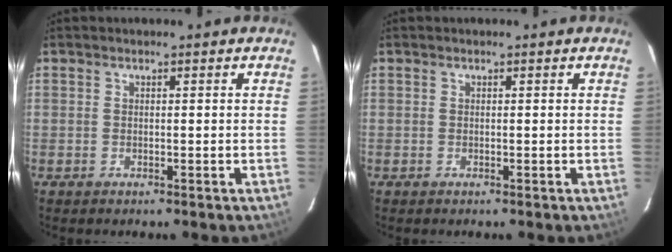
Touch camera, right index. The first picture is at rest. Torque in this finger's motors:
{"motor_torque": [0.00, 0.00, -0.02, 0.00]}